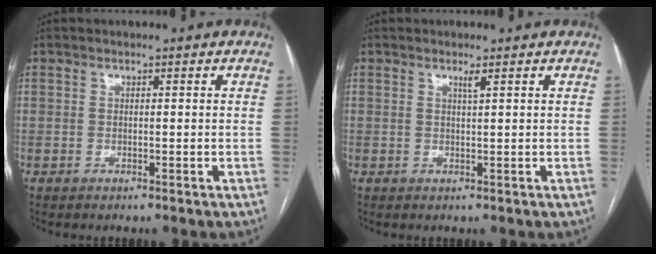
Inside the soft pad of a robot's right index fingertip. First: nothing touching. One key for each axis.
{"total": 1.0, "fx": 0.7, "fy": -0.3, "fz": 0.6, "tx": -0.018, "ty": -0.006, "tz": 0.015}